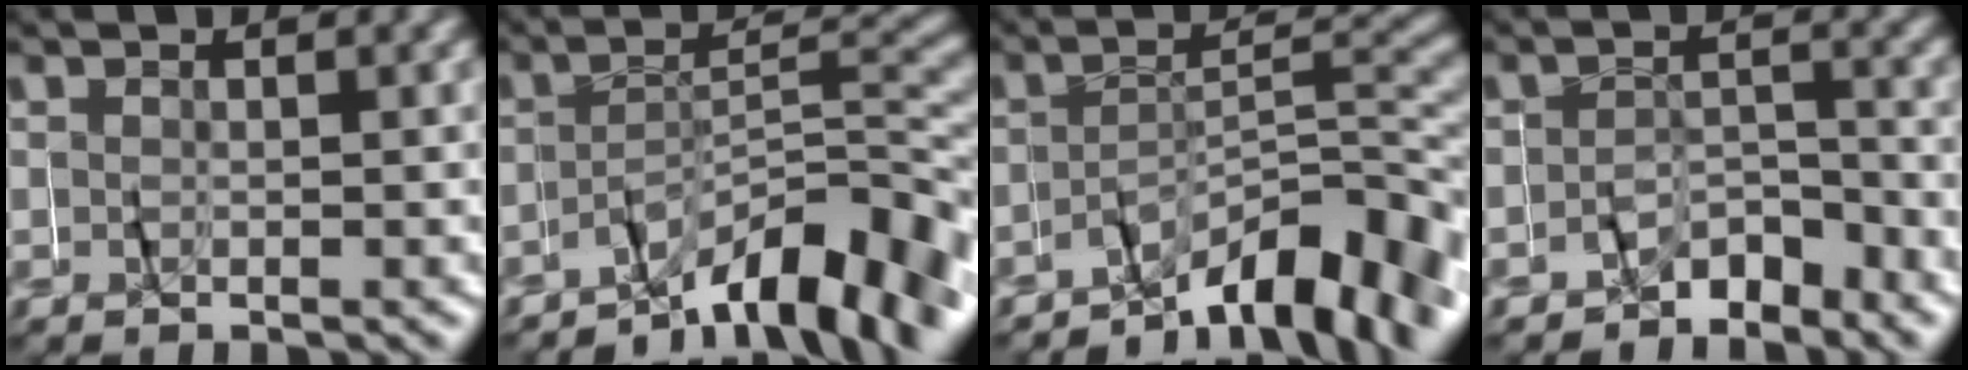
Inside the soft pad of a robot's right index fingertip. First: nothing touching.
{"total": 8.9, "force": [-7.3, 1.2, 4.9], "torque": [-0.066, -0.005, -0.111]}
{"total": 7.9, "force": [-6.7, 1.0, 4.1], "torque": [-0.057, -0.005, -0.103]}
{"total": 3.8, "force": [-3.7, 0.5, -0.6], "torque": [0.008, -0.003, -0.068]}